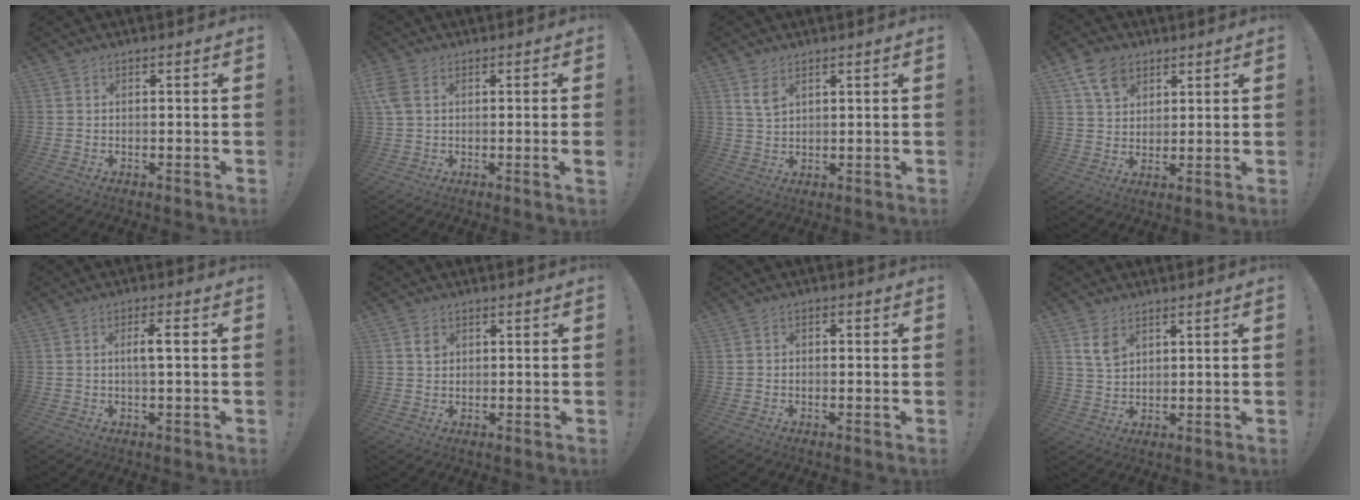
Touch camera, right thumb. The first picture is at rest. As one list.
[{"total": 3.7, "force": [1.5, 1.4, 3.1], "torque": [-0.058, -0.004, 0.029]}, {"total": 4.6, "force": [2.7, 2.7, 2.7], "torque": [-0.033, -0.016, 0.047]}, {"total": 9.4, "force": [5.5, 6.6, 3.6], "torque": [-0.054, -0.020, 0.107]}, {"total": 4.2, "force": [0.4, 0.8, 4.1], "torque": [-0.063, 0.000, -0.001]}, {"total": 1.9, "force": [0.9, 1.5, 0.7], "torque": [0.009, -0.007, 0.010]}, {"total": 1.6, "force": [-1.0, 1.0, 0.8], "torque": [-0.010, 0.006, -0.018]}, {"total": 5.8, "force": [3.2, 3.9, 3.0], "torque": [-0.043, -0.013, 0.060]}]